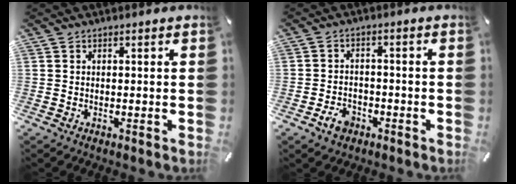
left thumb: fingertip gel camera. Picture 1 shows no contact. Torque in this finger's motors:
{"motor_torque": [0.16, 1.41, 0.47, 0.42, 0.00]}